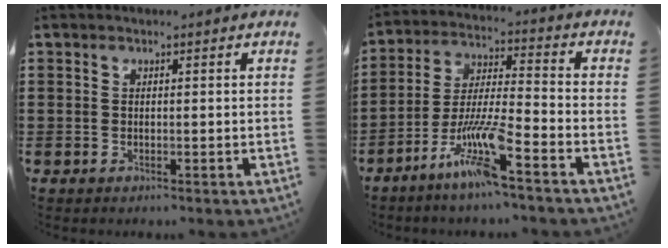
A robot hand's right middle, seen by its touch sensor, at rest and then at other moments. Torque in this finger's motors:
{"motor_torque": [1.66, -0.48, 0.69, 0.21]}